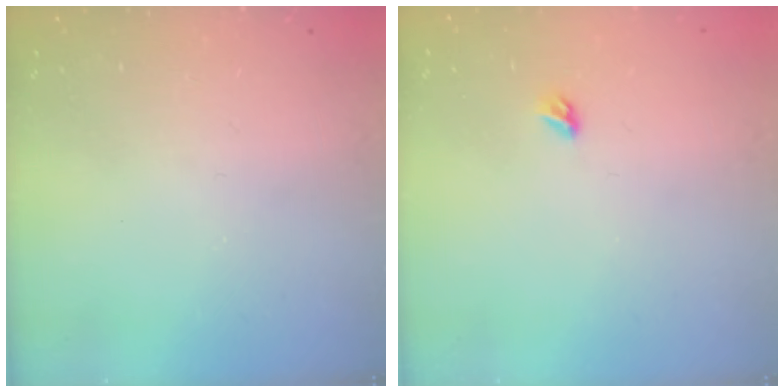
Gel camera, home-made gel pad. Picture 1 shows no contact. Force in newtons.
{"total": 3.4, "press": 3.3, "slide": 0.8}